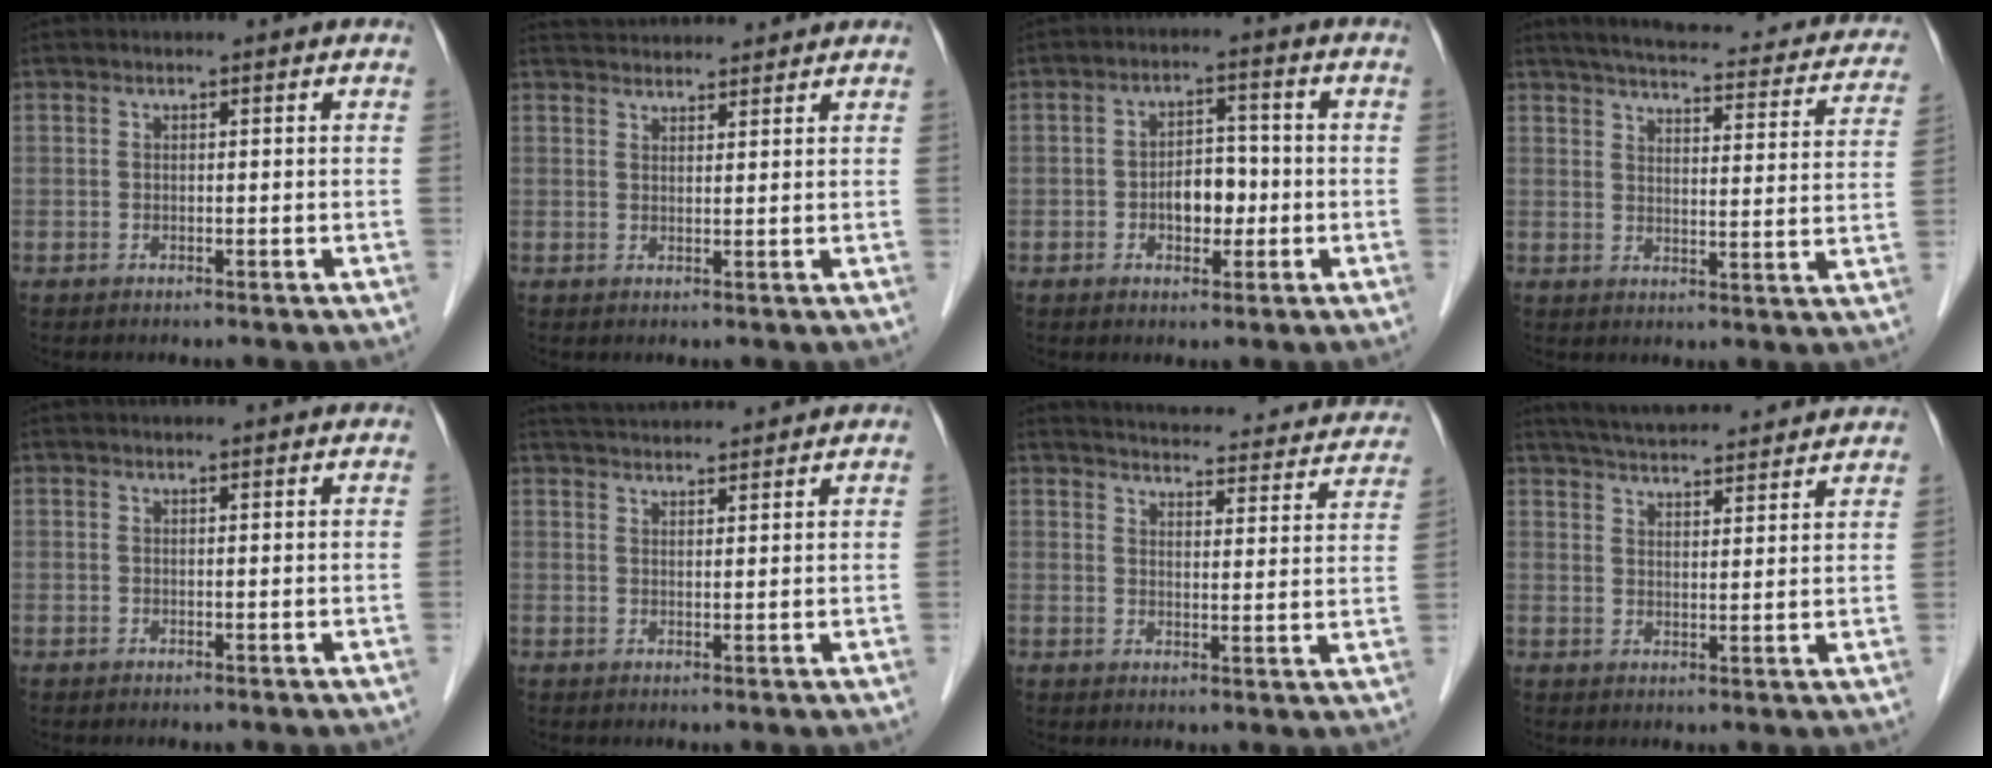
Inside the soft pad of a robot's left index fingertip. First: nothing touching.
{"total": 6.8, "force": [6.6, 0.8, 1.3], "torque": [-0.024, 0.034, 0.096]}
{"total": 5.0, "force": [-1.4, 3.0, 3.8], "torque": [-0.067, 0.011, -0.021]}
{"total": 23.2, "force": [20.3, 5.1, 10.1], "torque": [-0.135, 0.000, 0.233]}
{"total": 2.5, "force": [2.4, 0.1, 0.8], "torque": [-0.012, 0.014, 0.025]}
{"total": 8.7, "force": [8.4, 0.3, 2.5], "torque": [-0.044, 0.036, 0.123]}
{"total": 21.9, "force": [20.7, 4.3, 5.9], "torque": [-0.069, -0.030, 0.232]}
{"total": 17.1, "force": [15.9, 2.0, 6.1], "torque": [-0.096, 0.038, 0.221]}